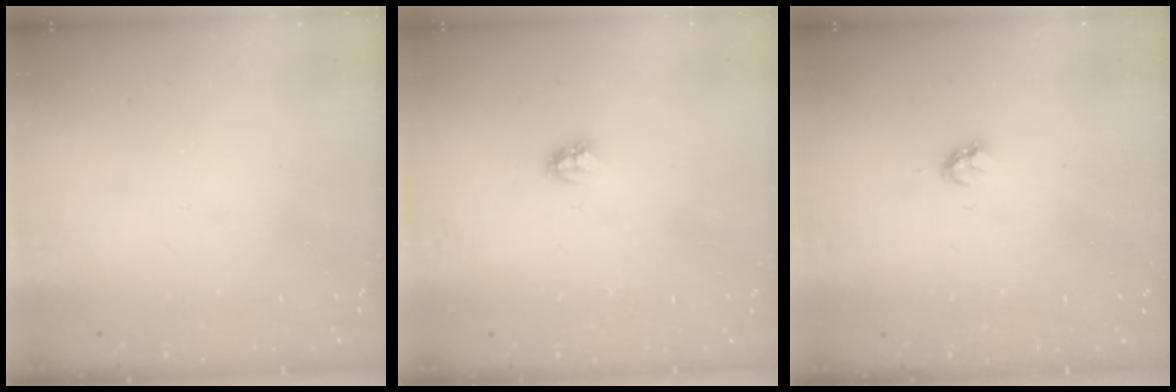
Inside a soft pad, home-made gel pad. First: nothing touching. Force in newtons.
{"total": 2.7, "press": 2.7, "slide": 0.3}
{"total": 2.4, "press": 2.4, "slide": 0.3}